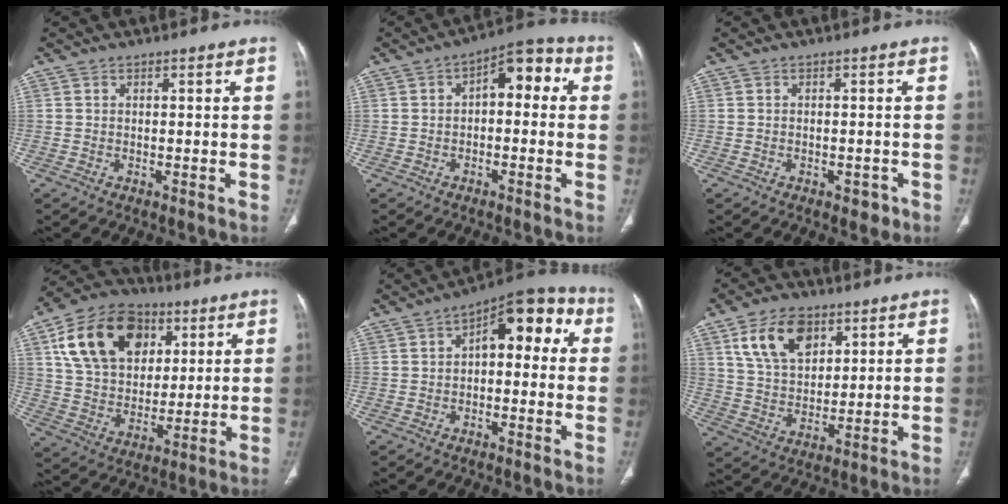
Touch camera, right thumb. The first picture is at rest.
{"total": 8.6, "force": [1.0, 4.7, 7.2], "torque": [-0.069, 0.033, 0.002]}
{"total": 2.2, "force": [-1.1, 1.3, 1.3], "torque": [-0.011, 0.006, -0.009]}
{"total": 20.1, "force": [7.5, 14.2, 12.1], "torque": [-0.194, -0.004, 0.132]}
{"total": 11.8, "force": [1.9, 6.2, 9.8], "torque": [-0.094, 0.040, 0.015]}
{"total": 12.2, "force": [6.0, 7.5, 7.4], "torque": [-0.108, -0.020, 0.116]}